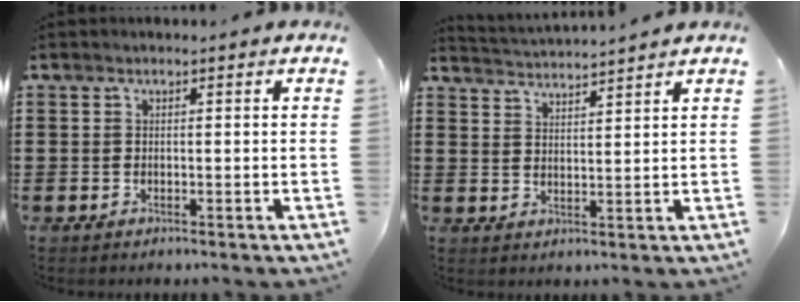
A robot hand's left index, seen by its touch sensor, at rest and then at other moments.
{"total": 2.7, "force": [2.6, -0.7, -0.4], "torque": [-0.002, -0.015, 0.045]}